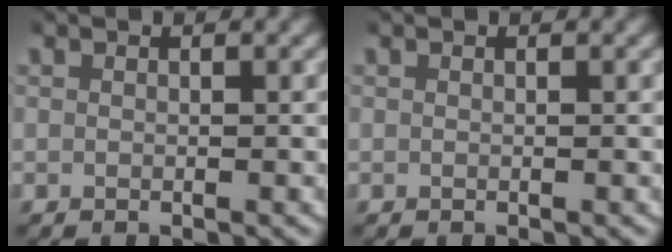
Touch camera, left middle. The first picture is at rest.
{"total": 0.0}